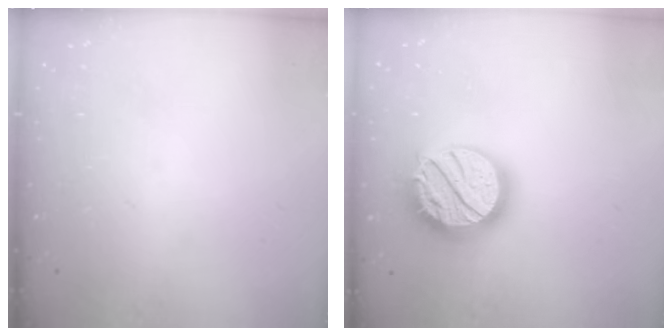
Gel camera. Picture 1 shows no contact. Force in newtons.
{"total": 20.6, "press": 20.6, "slide": 1.6}